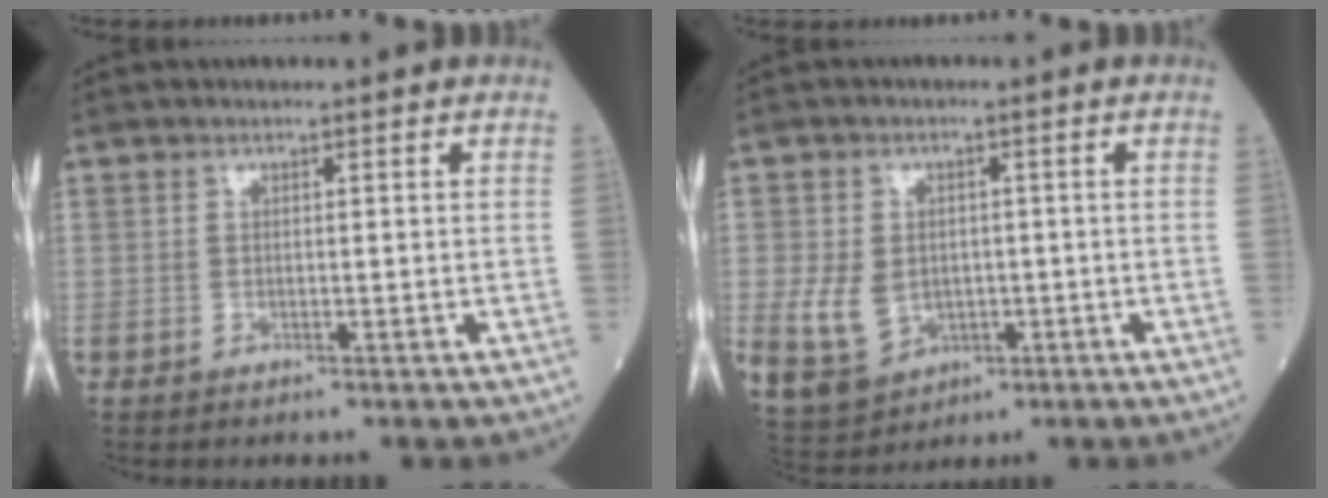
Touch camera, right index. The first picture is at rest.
{"total": 8.7, "force": [-1.5, 7.0, 4.8], "torque": [-0.108, 0.006, -0.006]}